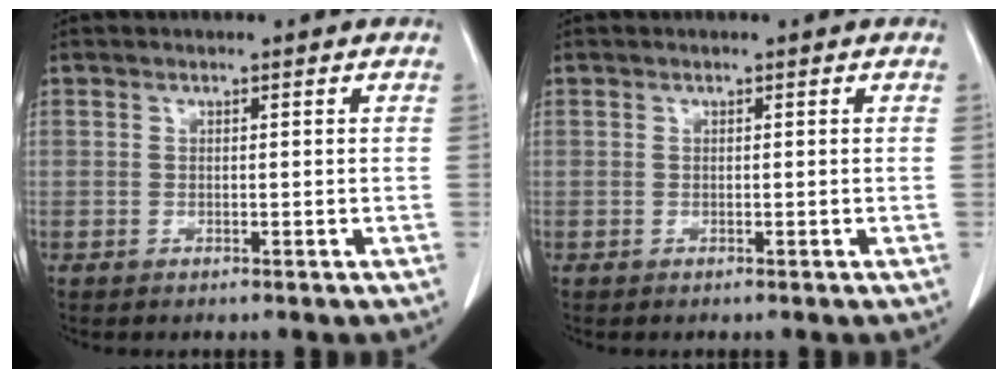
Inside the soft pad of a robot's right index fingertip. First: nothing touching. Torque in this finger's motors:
{"motor_torque": [0.00, 0.00, 0.00, 0.00]}